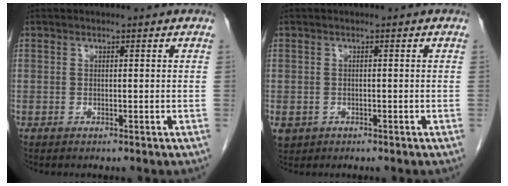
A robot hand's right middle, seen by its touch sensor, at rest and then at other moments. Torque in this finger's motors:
{"motor_torque": [0.39, -0.27, 0.26, 0.04]}